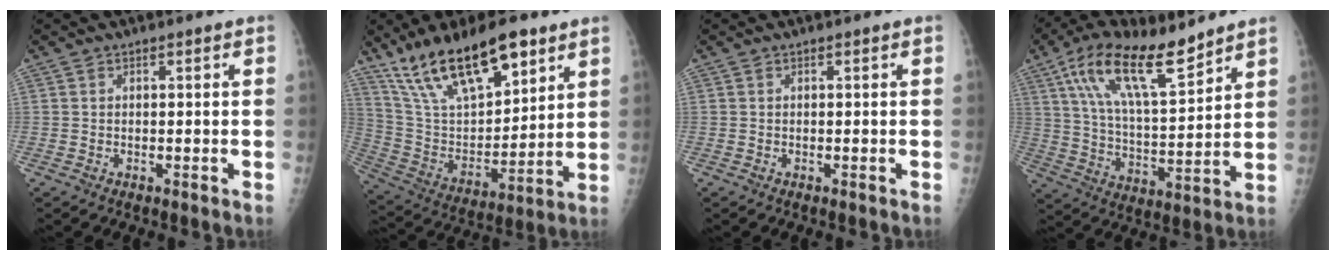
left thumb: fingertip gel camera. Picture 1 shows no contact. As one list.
[{"total": 21.0, "force": [13.8, 8.1, 13.5], "torque": [-0.205, -0.051, 0.262]}, {"total": 0.0}, {"total": 16.5, "force": [10.9, 5.3, 11.3], "torque": [-0.179, -0.046, 0.205]}]